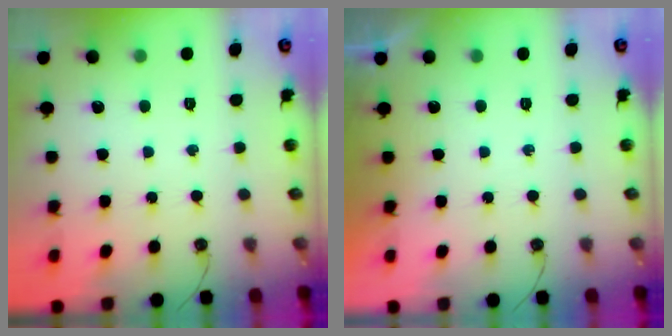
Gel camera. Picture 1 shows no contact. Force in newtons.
{"total": 0.0}